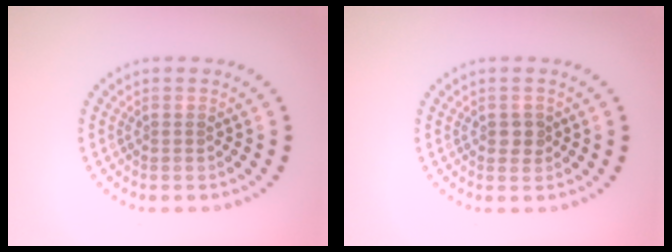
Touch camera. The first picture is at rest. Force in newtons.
{"total": 1.5, "press": 1.4, "slide": 0.2}